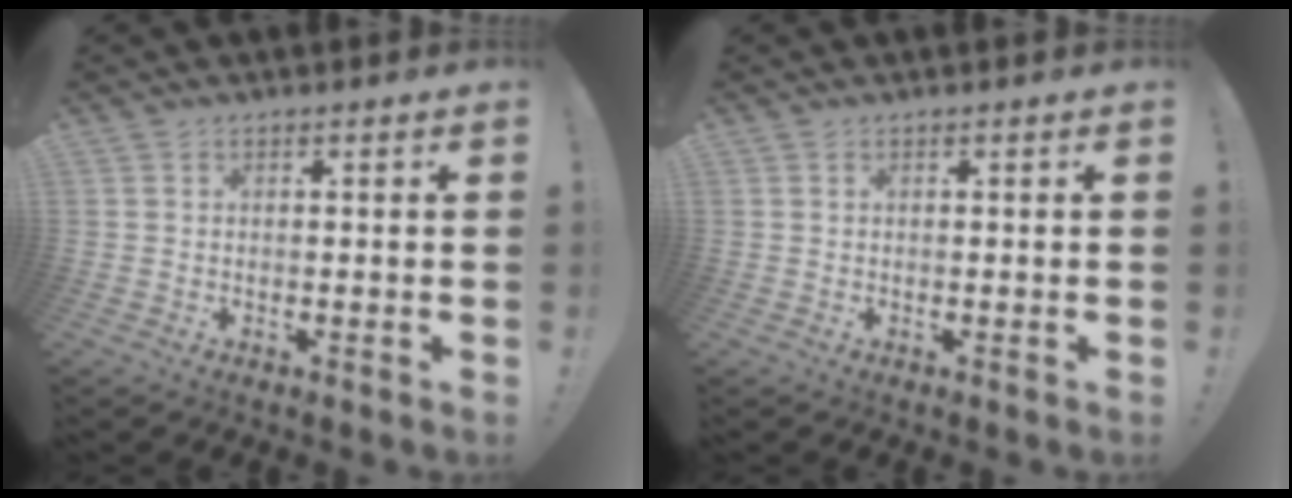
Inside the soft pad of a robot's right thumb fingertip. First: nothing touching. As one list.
[{"total": 0.0}]